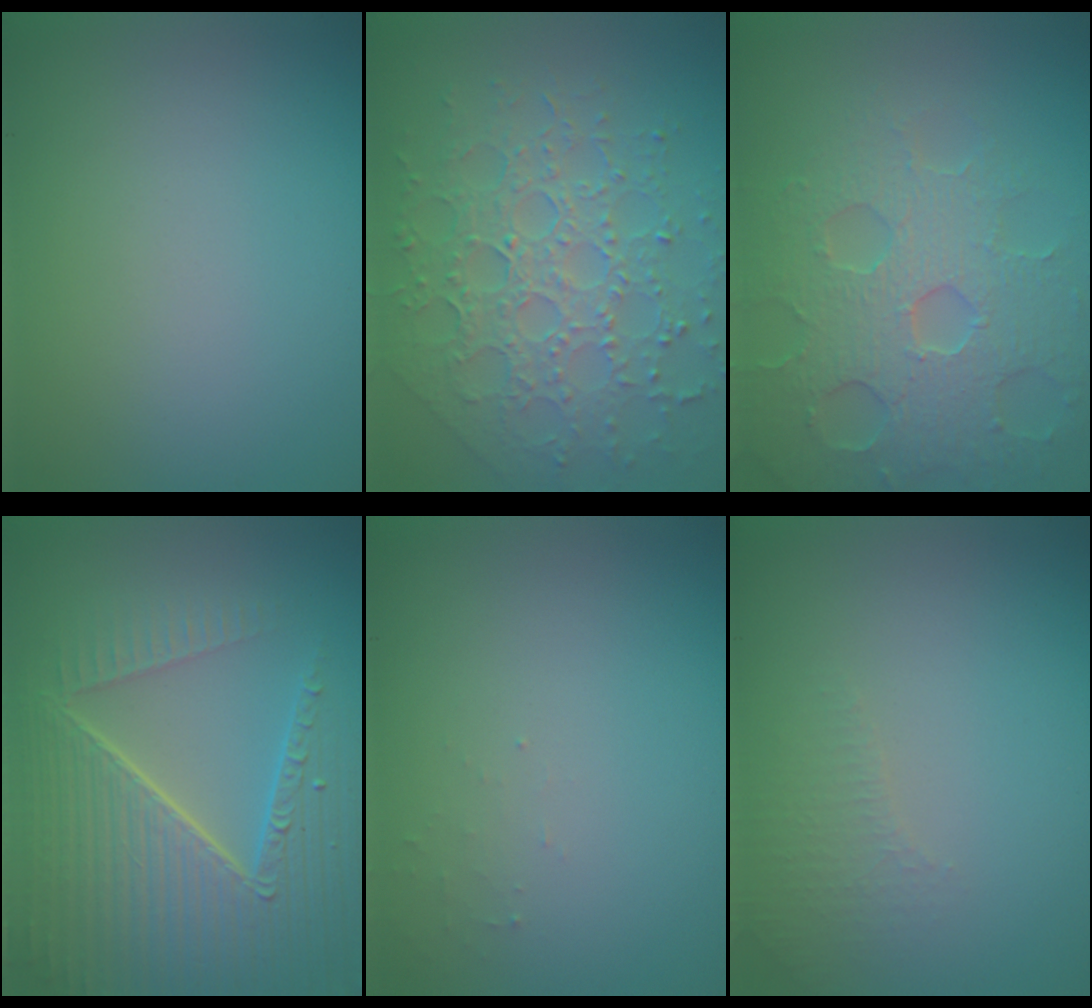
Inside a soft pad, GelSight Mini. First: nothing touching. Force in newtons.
{"total": 7.7, "press": 5.5, "slide": 5.4}
{"total": 6.5, "press": 5.3, "slide": 3.9}
{"total": 8.7, "press": 6.0, "slide": 6.3}
{"total": 0.7, "press": 0.7, "slide": 0.2}
{"total": 1.6, "press": 1.6, "slide": 0.4}